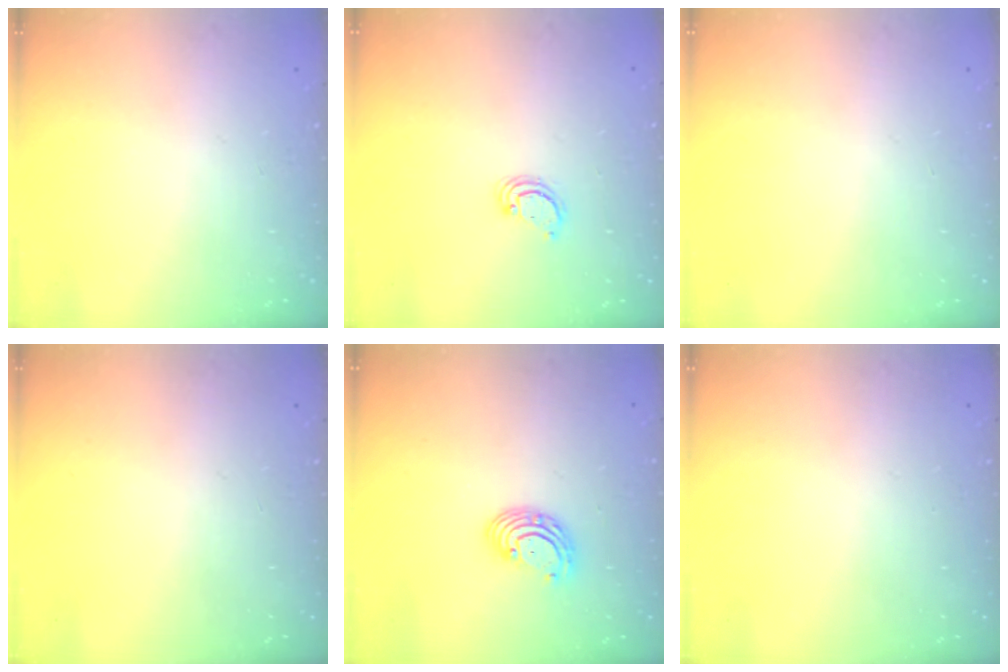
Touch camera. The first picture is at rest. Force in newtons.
{"total": 2.3, "press": 2.3, "slide": 0.2}
{"total": 0.0}
{"total": 0.0}
{"total": 5.2, "press": 5.2, "slide": 0.5}
{"total": 0.0}